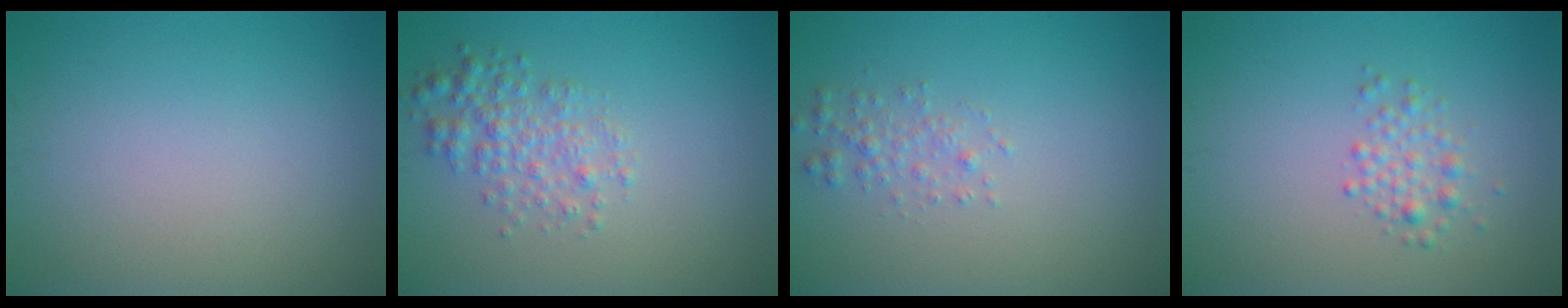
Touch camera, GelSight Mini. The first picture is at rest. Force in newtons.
{"total": 2.8, "press": 2.8, "slide": 0.1}
{"total": 1.4, "press": 1.4, "slide": 0.0}
{"total": 1.8, "press": 1.8, "slide": 0.1}